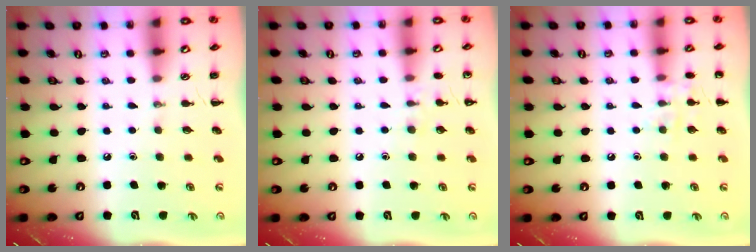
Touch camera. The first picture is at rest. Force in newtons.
{"total": 6.3, "press": 6.0, "slide": 1.9}
{"total": 7.7, "press": 7.5, "slide": 1.5}